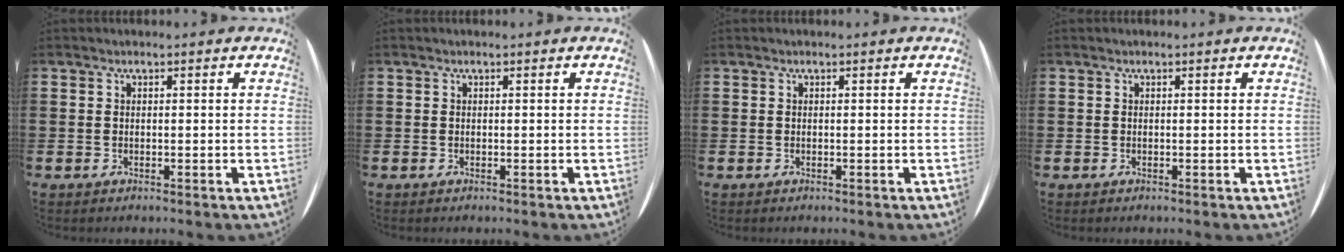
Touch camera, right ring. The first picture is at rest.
{"total": 0.0}
{"total": 0.0}
{"total": 0.0}